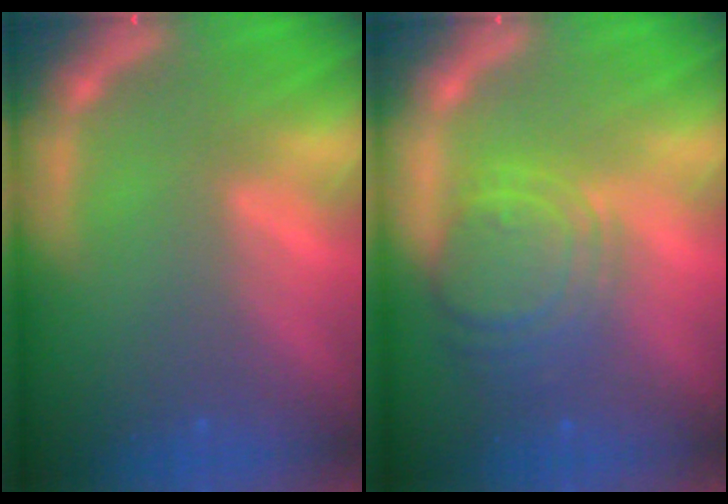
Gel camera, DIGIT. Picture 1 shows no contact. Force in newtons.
{"total": 7.1}